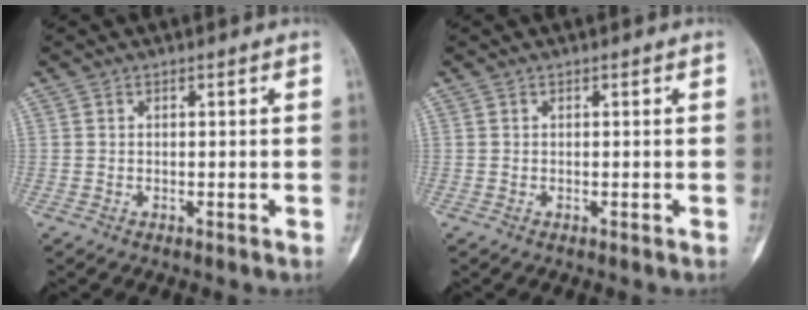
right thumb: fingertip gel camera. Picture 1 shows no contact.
{"total": 0.0}